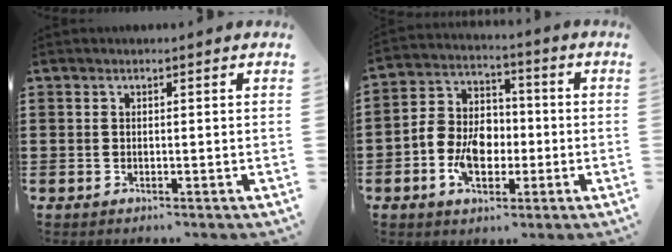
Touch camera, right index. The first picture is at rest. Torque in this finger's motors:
{"motor_torque": [2.14, 0.00, 0.34, 0.21]}